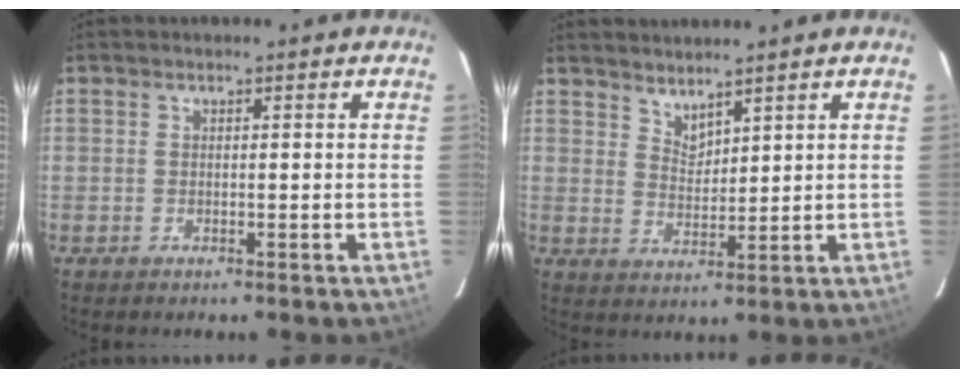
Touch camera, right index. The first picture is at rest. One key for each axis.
{"total": 3.8, "fx": 3.5, "fy": 1.1, "fz": 1.1, "tx": -0.016, "ty": -0.005, "tz": 0.063}